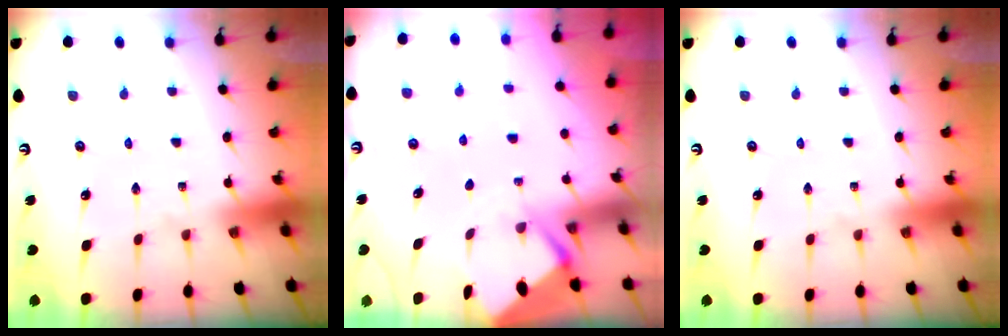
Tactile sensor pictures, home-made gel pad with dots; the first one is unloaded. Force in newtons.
{"total": 2.6, "press": 2.6, "slide": 0.3}
{"total": 0.0}